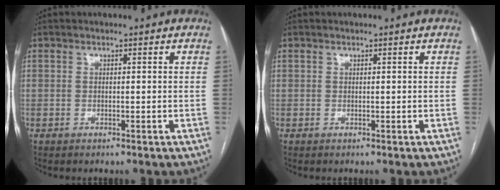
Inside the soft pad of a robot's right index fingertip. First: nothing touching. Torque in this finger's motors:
{"motor_torque": [-0.04, -0.03, 0.01, 0.00]}